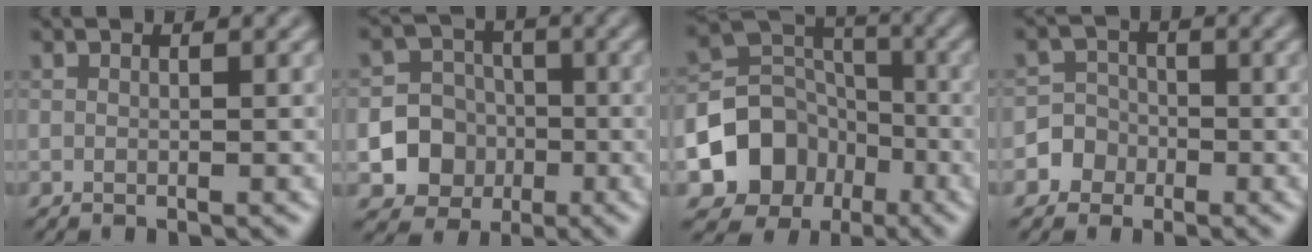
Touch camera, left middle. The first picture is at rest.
{"total": 8.8, "force": [-2.6, 8.2, 1.9], "torque": [-0.022, -0.007, -0.066]}
{"total": 7.8, "force": [-3.4, 6.3, 3.1], "torque": [-0.037, -0.003, -0.063]}
{"total": 3.4, "force": [-1.5, 3.1, 0.1], "torque": [0.035, 0.004, -0.040]}